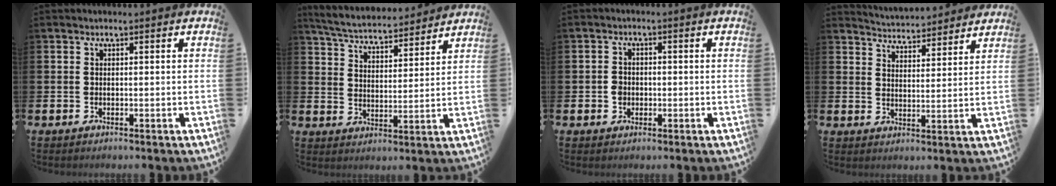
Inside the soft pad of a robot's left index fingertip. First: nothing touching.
{"total": 5.4, "force": [5.3, 0.8, 0.8], "torque": [-0.041, -0.037, 0.091]}
{"total": 2.0, "force": [-0.4, 1.8, 0.8], "torque": [-0.006, 0.003, -0.013]}
{"total": 4.7, "force": [4.7, 0.4, -0.3], "torque": [-0.006, -0.038, 0.081]}